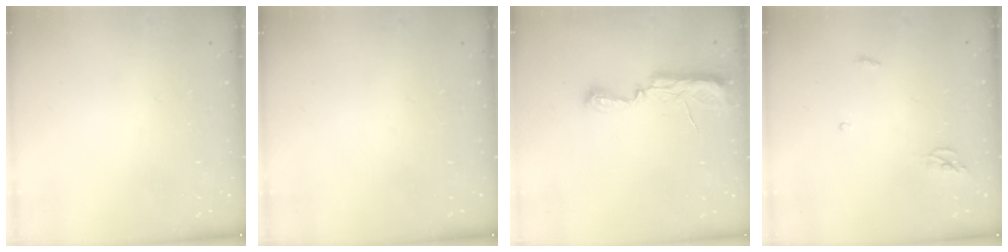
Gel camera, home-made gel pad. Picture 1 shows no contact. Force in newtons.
{"total": 0.0}
{"total": 9.4, "press": 8.3, "slide": 4.5}
{"total": 3.8, "press": 3.8, "slide": 0.3}